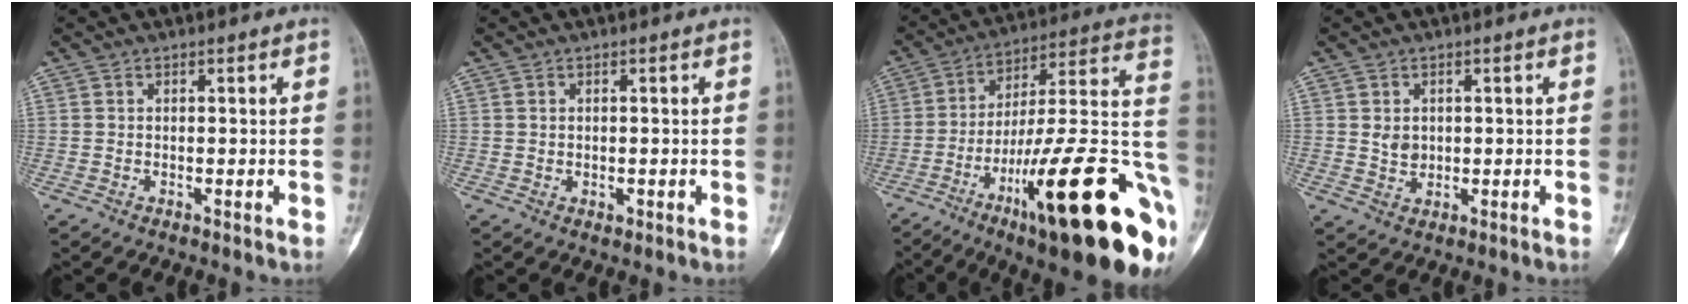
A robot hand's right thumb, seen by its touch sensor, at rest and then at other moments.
{"total": 1.0, "force": [-0.2, 0.7, 0.7], "torque": [-0.005, -0.002, -0.001]}
{"total": 32.0, "force": [-12.2, 7.1, 28.7], "torque": [-0.350, 0.049, -0.182]}
{"total": 2.7, "force": [0.3, 2.2, 1.6], "torque": [-0.015, -0.001, 0.010]}